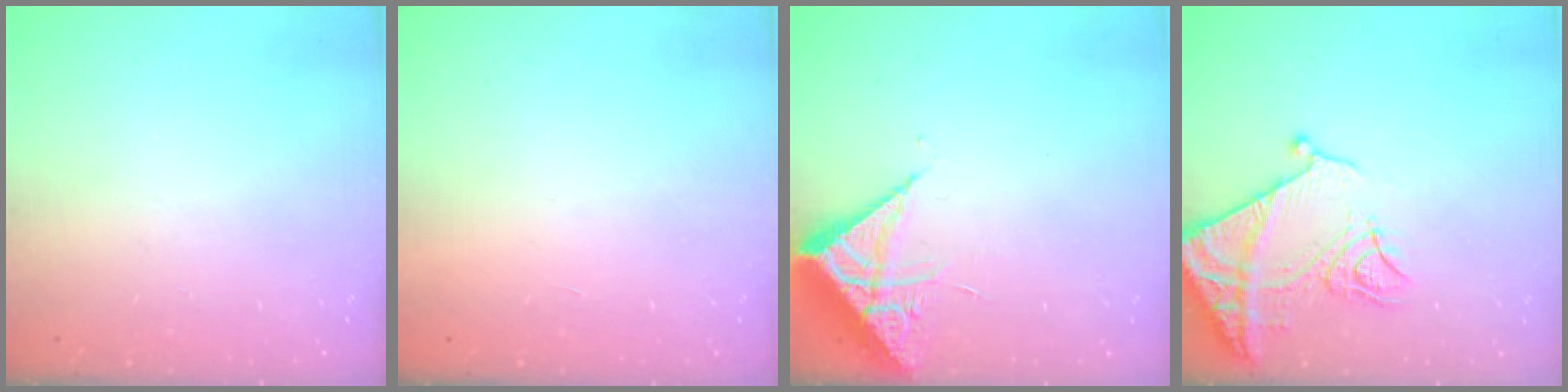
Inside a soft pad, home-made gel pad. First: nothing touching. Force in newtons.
{"total": 1.7, "press": 1.7, "slide": 0.1}
{"total": 6.2, "press": 6.2, "slide": 0.4}
{"total": 15.7, "press": 15.6, "slide": 1.7}